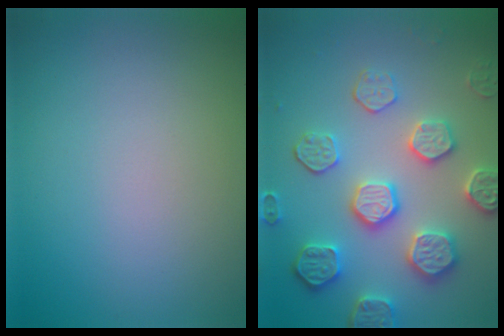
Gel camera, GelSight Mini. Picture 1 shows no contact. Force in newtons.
{"total": 5.6, "press": 5.1, "slide": 2.2}